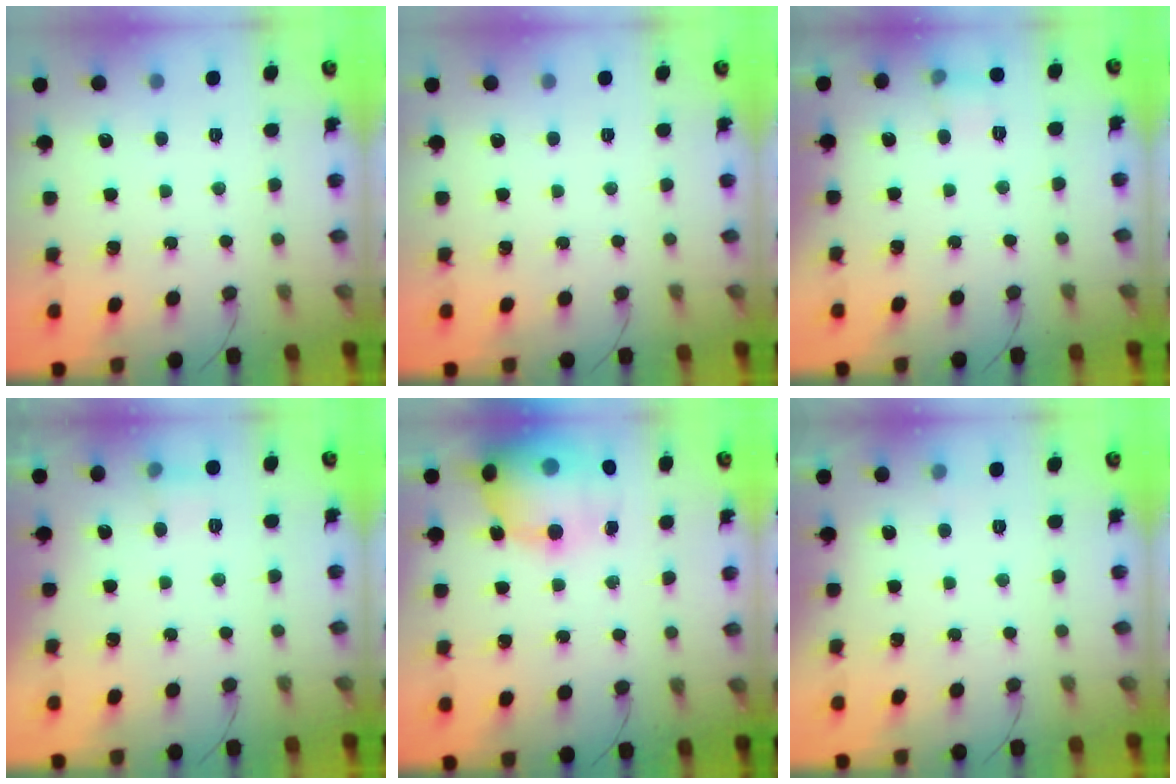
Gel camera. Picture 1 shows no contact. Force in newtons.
{"total": 0.0}
{"total": 5.1, "press": 4.8, "slide": 1.6}
{"total": 5.4, "press": 5.3, "slide": 1.0}
{"total": 17.7, "press": 17.3, "slide": 3.8}
{"total": 2.9, "press": 2.6, "slide": 1.2}